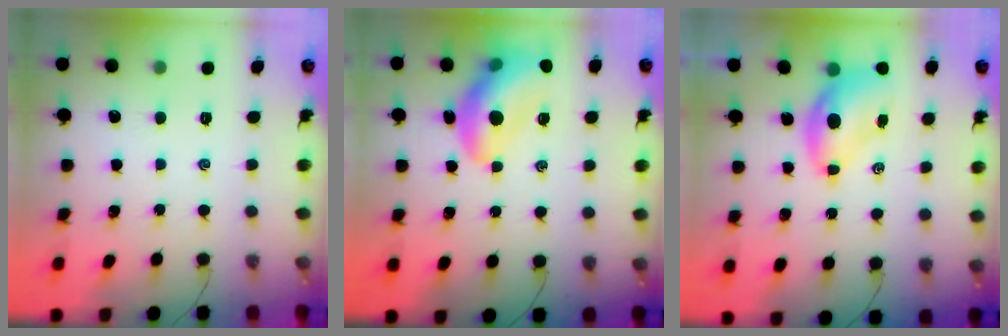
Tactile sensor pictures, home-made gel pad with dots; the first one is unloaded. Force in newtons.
{"total": 12.9, "press": 12.4, "slide": 3.3}
{"total": 7.8, "press": 7.5, "slide": 1.8}